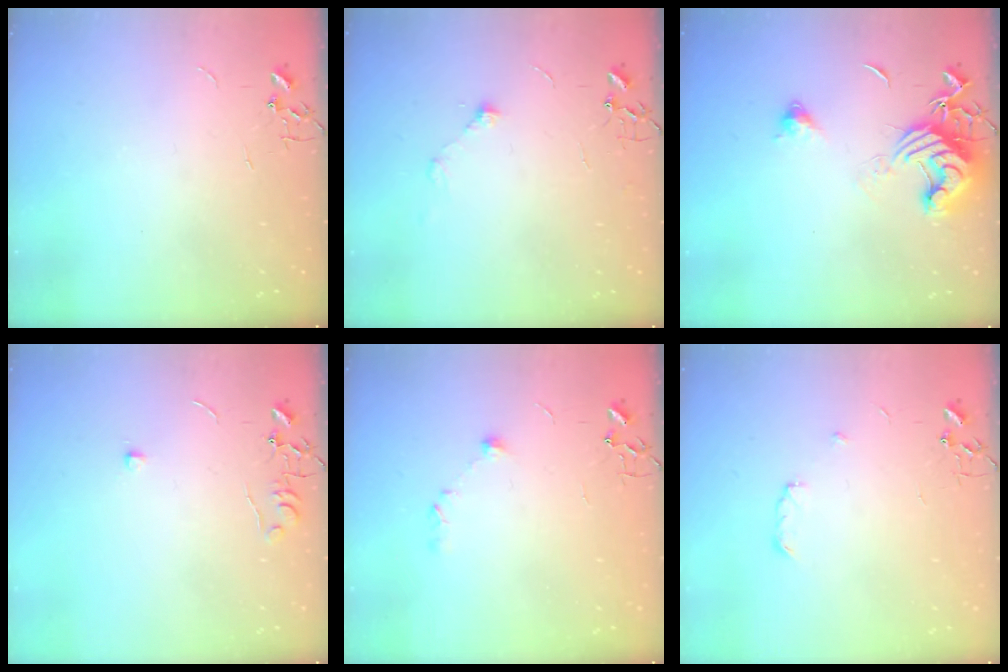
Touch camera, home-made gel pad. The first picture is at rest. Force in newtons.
{"total": 6.0, "press": 6.0, "slide": 0.8}
{"total": 12.6, "press": 12.5, "slide": 1.6}
{"total": 5.8, "press": 5.7, "slide": 0.7}
{"total": 6.6, "press": 6.6, "slide": 0.8}
{"total": 4.3, "press": 4.2, "slide": 0.6}